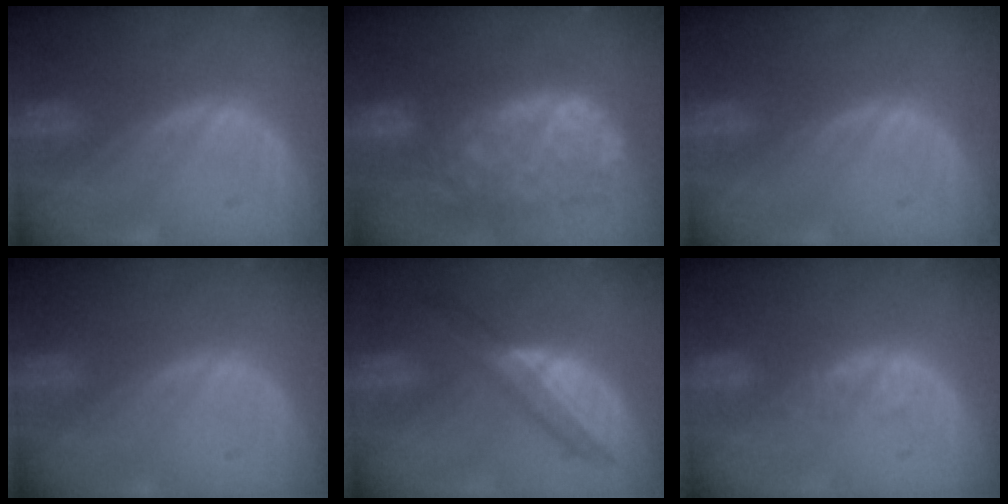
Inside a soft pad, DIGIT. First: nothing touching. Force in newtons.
{"total": 12.5, "press": 10.2, "slide": 7.1}
{"total": 0.0}
{"total": 0.0}
{"total": 5.8, "press": 5.7, "slide": 1.4}
{"total": 2.5, "press": 1.9, "slide": 1.7}